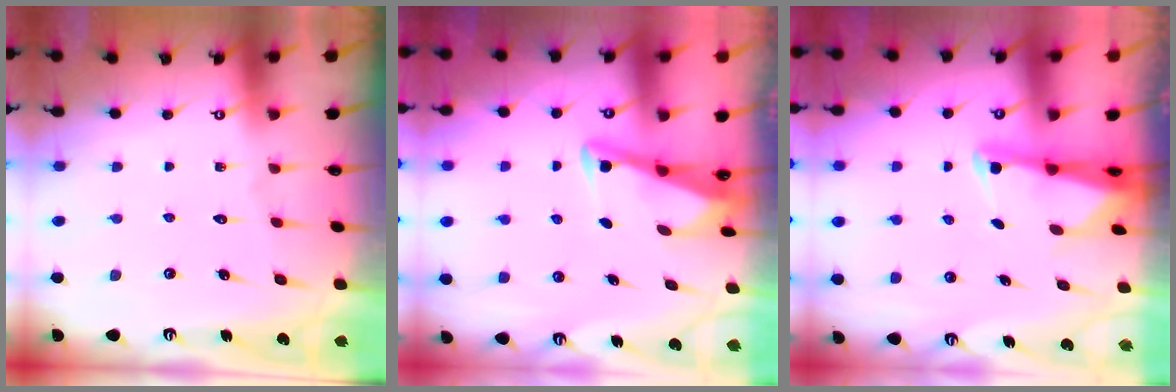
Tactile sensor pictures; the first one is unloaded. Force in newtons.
{"total": 3.5, "press": 3.5, "slide": 0.4}
{"total": 2.7, "press": 2.6, "slide": 0.5}